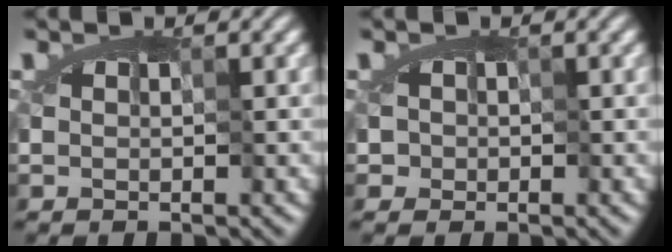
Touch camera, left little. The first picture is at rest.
{"total": 0.7, "force": [-0.5, 0.5, -0.2], "torque": [-0.009, -0.006, 0.000]}